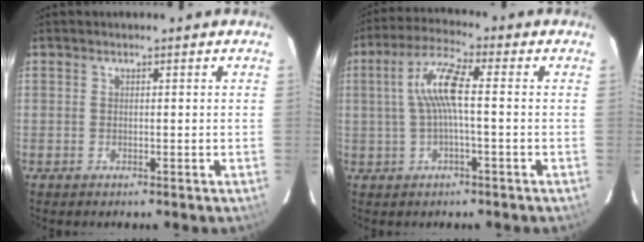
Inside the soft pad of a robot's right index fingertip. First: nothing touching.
{"total": 7.8, "force": [0.2, 1.2, 7.7], "torque": [-0.159, 0.013, 0.005]}